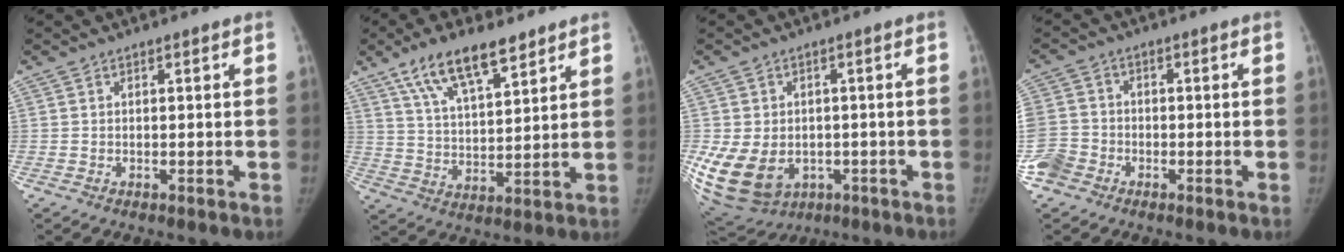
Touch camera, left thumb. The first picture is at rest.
{"total": 13.1, "force": [8.6, 4.7, 8.7], "torque": [-0.131, -0.035, 0.159]}
{"total": 18.5, "force": [-4.8, 14.2, 10.8], "torque": [-0.242, 0.003, -0.049]}
{"total": 7.7, "force": [-3.5, 6.2, 2.8], "torque": [-0.061, 0.014, -0.070]}